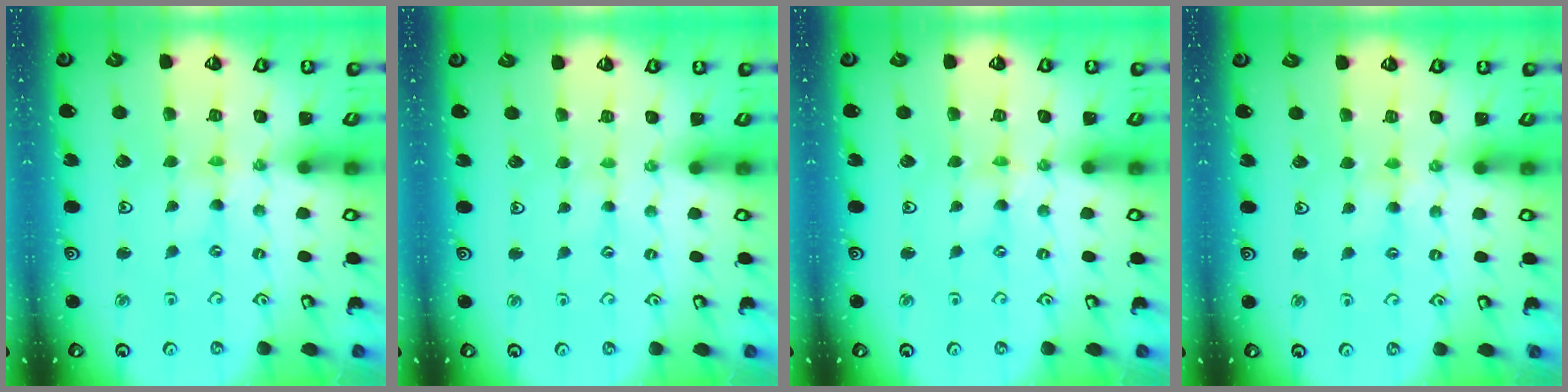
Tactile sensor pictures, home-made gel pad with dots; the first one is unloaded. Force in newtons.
{"total": 0.9, "press": 0.9, "slide": 0.2}
{"total": 0.0}
{"total": 3.0, "press": 2.9, "slide": 0.4}